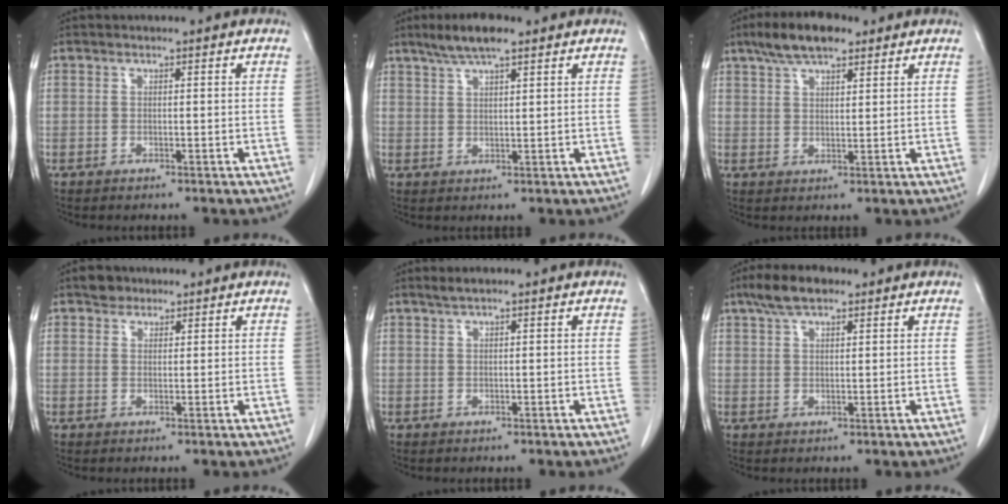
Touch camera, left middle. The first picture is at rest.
{"total": 5.9, "force": [4.3, 1.0, 3.9], "torque": [-0.081, 0.012, 0.078]}
{"total": 7.8, "force": [5.5, 2.6, 4.8], "torque": [-0.093, 0.017, 0.097]}
{"total": 2.2, "force": [1.7, 1.4, 0.4], "torque": [-0.008, 0.005, 0.026]}
{"total": 1.5, "force": [1.2, 0.0, 0.9], "torque": [-0.022, 0.006, 0.025]}
{"total": 5.5, "force": [3.9, 1.8, 3.4], "torque": [-0.074, 0.017, 0.071]}